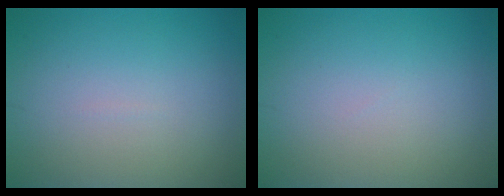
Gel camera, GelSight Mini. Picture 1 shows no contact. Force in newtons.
{"total": 0.0}